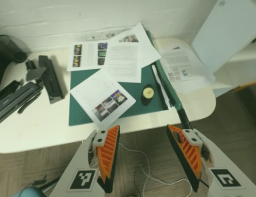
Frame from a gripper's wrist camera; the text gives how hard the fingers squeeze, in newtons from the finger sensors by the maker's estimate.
{"total": 0.5, "left": 0.9, "right": 0.2}